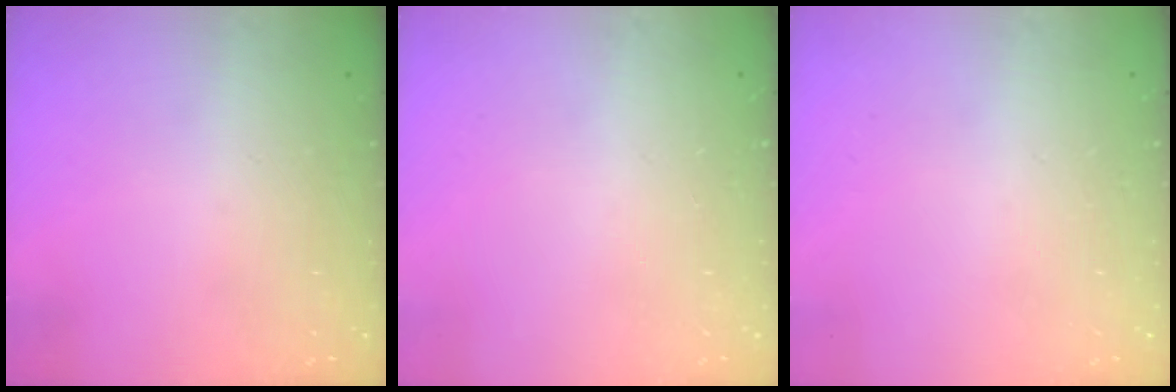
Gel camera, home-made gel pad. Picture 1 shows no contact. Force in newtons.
{"total": 0.0}
{"total": 0.0}